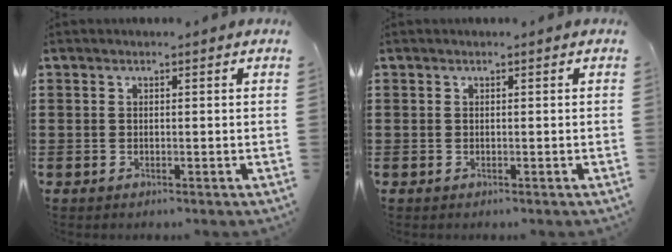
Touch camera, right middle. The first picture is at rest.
{"total": 0.0}